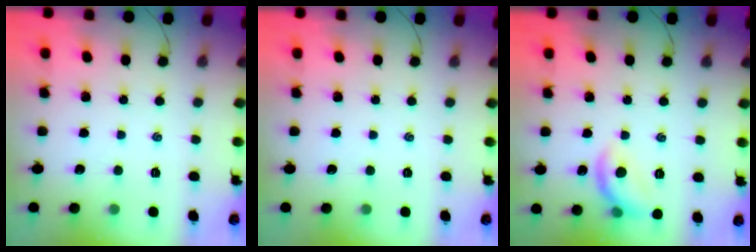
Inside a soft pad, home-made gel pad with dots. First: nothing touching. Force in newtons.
{"total": 0.0}
{"total": 10.4, "press": 10.4, "slide": 0.0}